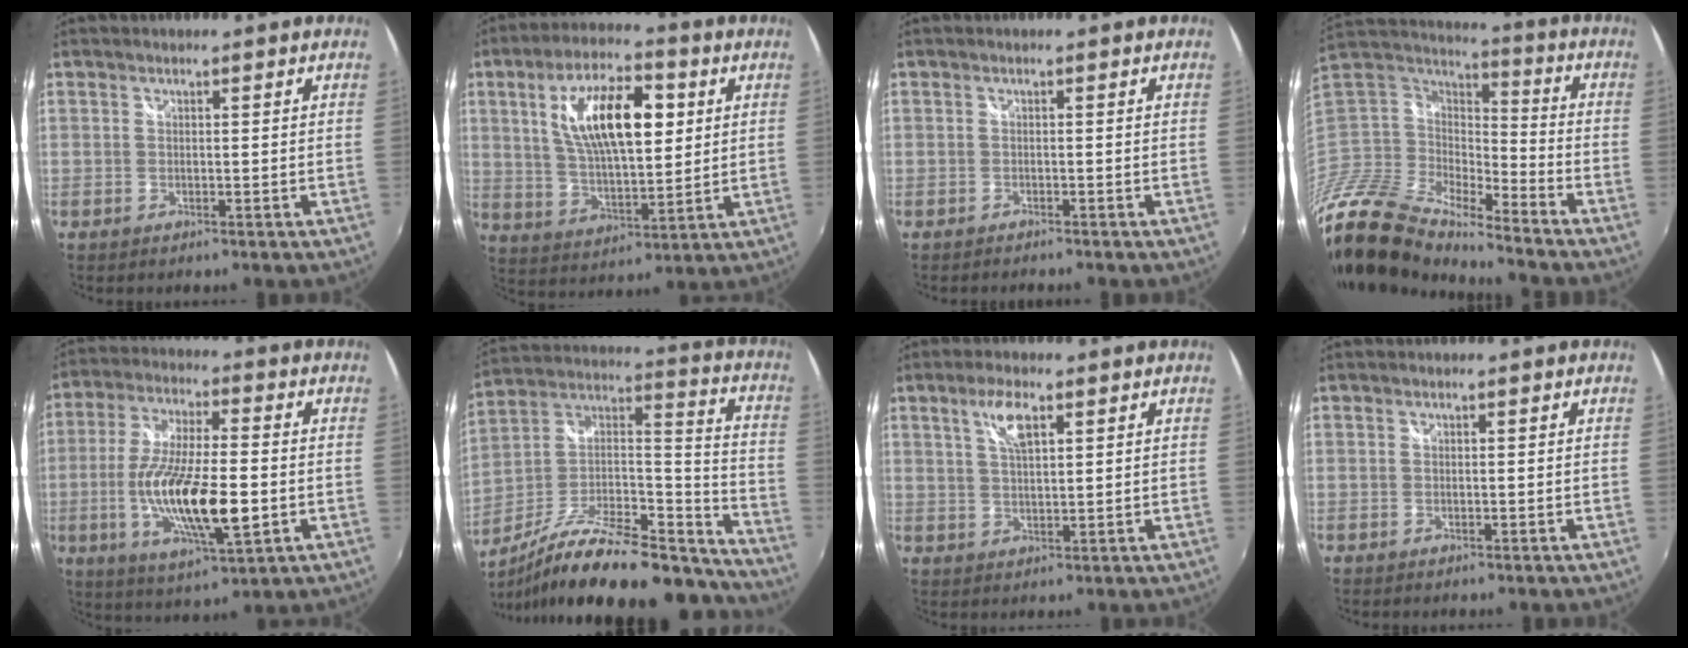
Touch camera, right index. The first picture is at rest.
{"total": 16.5, "force": [4.6, 6.7, 14.4], "torque": [-0.254, 0.014, 0.085]}
{"total": 1.0, "force": [-1.0, 0.0, 0.1], "torque": [-0.007, -0.006, -0.017]}
{"total": 18.1, "force": [-14.6, 6.4, 8.5], "torque": [-0.198, -0.024, -0.288]}
{"total": 16.7, "force": [-3.4, 4.4, 15.8], "torque": [-0.309, -0.019, -0.060]}
{"total": 30.3, "force": [-23.3, 9.0, 17.2], "torque": [-0.261, 0.006, -0.352]}
{"total": 5.5, "force": [2.7, 1.9, 4.4], "torque": [-0.080, 0.005, 0.051]}
{"total": 0.0}